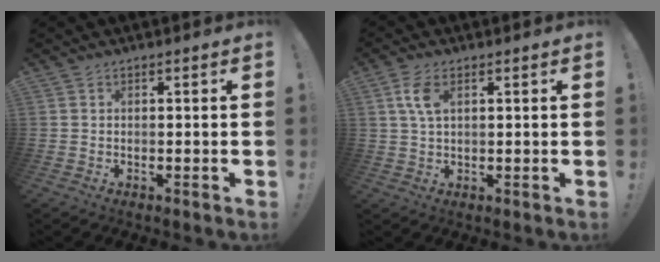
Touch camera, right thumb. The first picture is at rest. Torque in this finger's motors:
{"motor_torque": [1.15, 0.82, 0.41, -0.21, 0.06]}